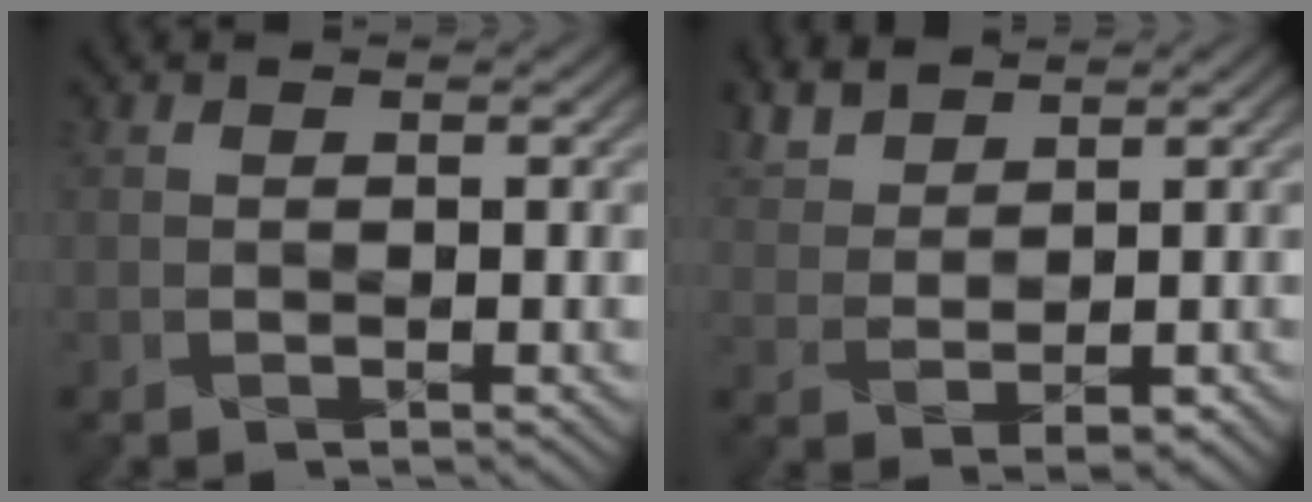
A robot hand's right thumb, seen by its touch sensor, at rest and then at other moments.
{"total": 4.4, "force": [3.3, 2.1, 2.0], "torque": [-0.058, 0.009, 0.075]}